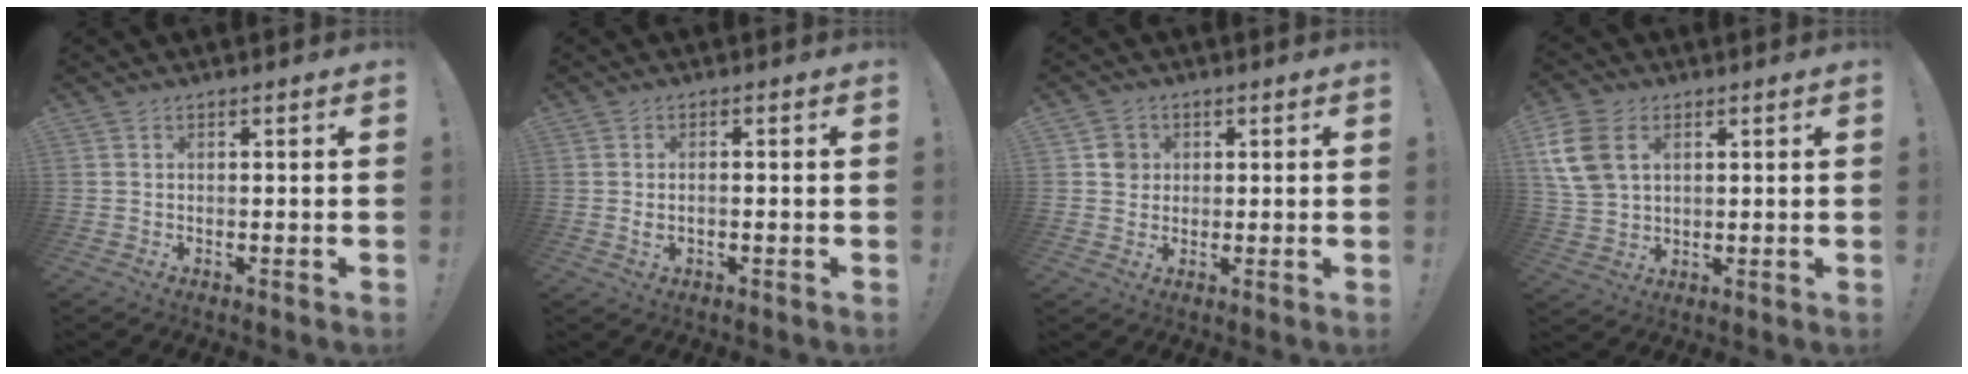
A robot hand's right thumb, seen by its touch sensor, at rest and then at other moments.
{"total": 1.8, "force": [-0.6, 0.4, 1.7], "torque": [-0.027, 0.002, -0.012]}
{"total": 4.4, "force": [0.8, 4.3, 0.9], "torque": [0.001, 0.002, 0.014]}
{"total": 11.1, "force": [4.1, 7.6, 6.9], "torque": [-0.145, -0.004, 0.080]}